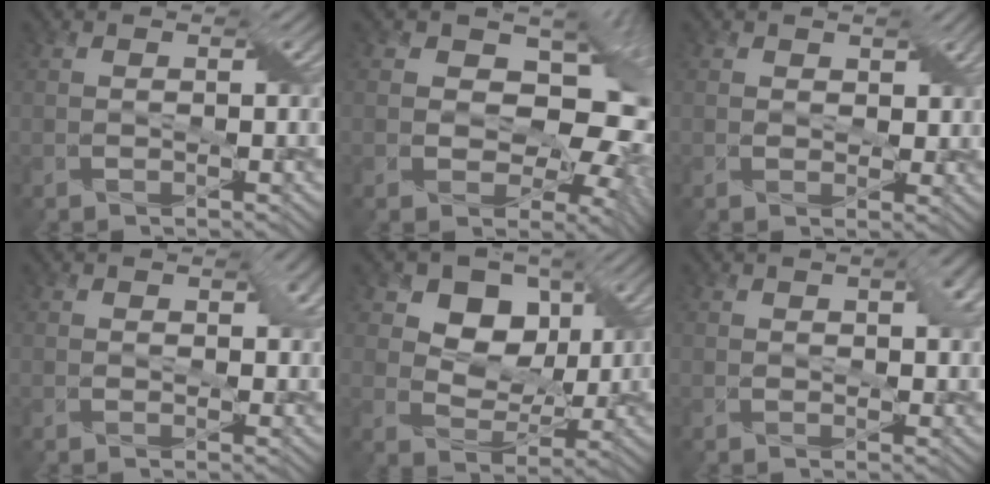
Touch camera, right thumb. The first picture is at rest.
{"total": 14.1, "force": [1.1, 9.9, 10.0], "torque": [-0.148, 0.000, 0.011]}
{"total": 2.3, "force": [1.1, 1.9, 0.9], "torque": [-0.016, 0.005, 0.006]}
{"total": 2.9, "force": [0.9, 2.2, 1.7], "torque": [-0.013, 0.008, 0.004]}
{"total": 8.6, "force": [3.8, 6.2, 4.5], "torque": [-0.098, 0.002, 0.061]}
{"total": 3.2, "force": [1.2, 1.7, 2.4], "torque": [-0.036, 0.003, 0.017]}